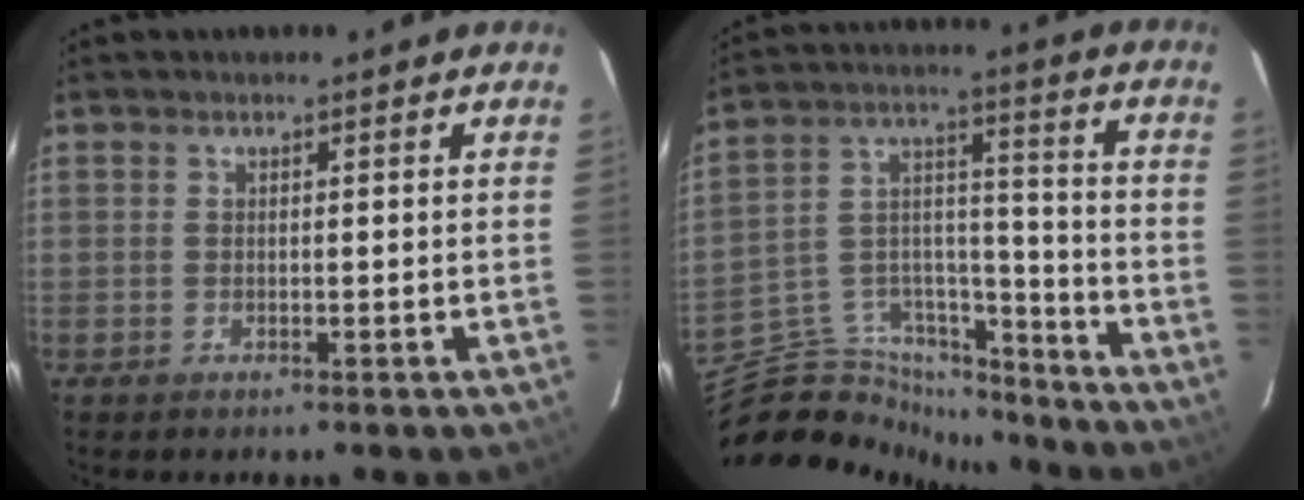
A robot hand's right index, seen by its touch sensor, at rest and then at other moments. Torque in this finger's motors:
{"motor_torque": [-0.10, -1.02, -0.28, -0.08]}